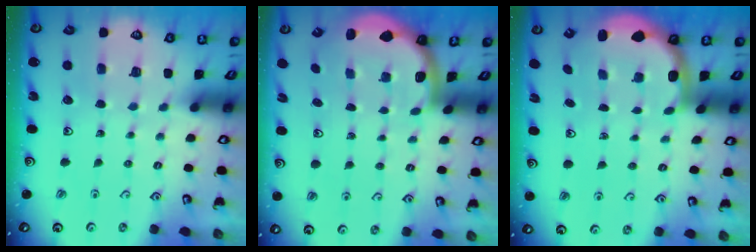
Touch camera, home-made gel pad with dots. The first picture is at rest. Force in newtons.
{"total": 2.0, "press": 2.0, "slide": 0.5}
{"total": 2.2, "press": 1.7, "slide": 1.4}